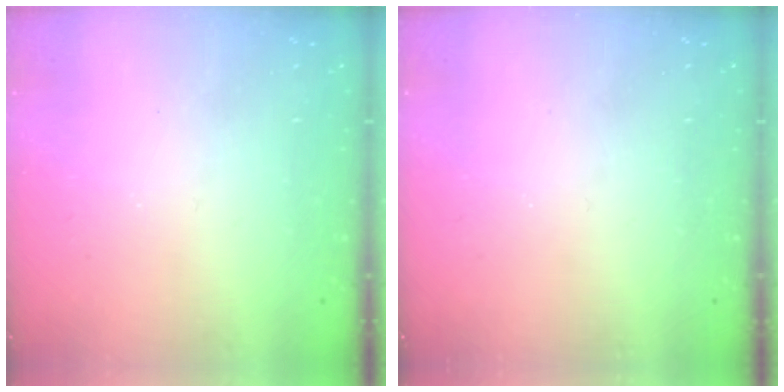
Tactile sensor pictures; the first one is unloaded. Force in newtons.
{"total": 0.0}